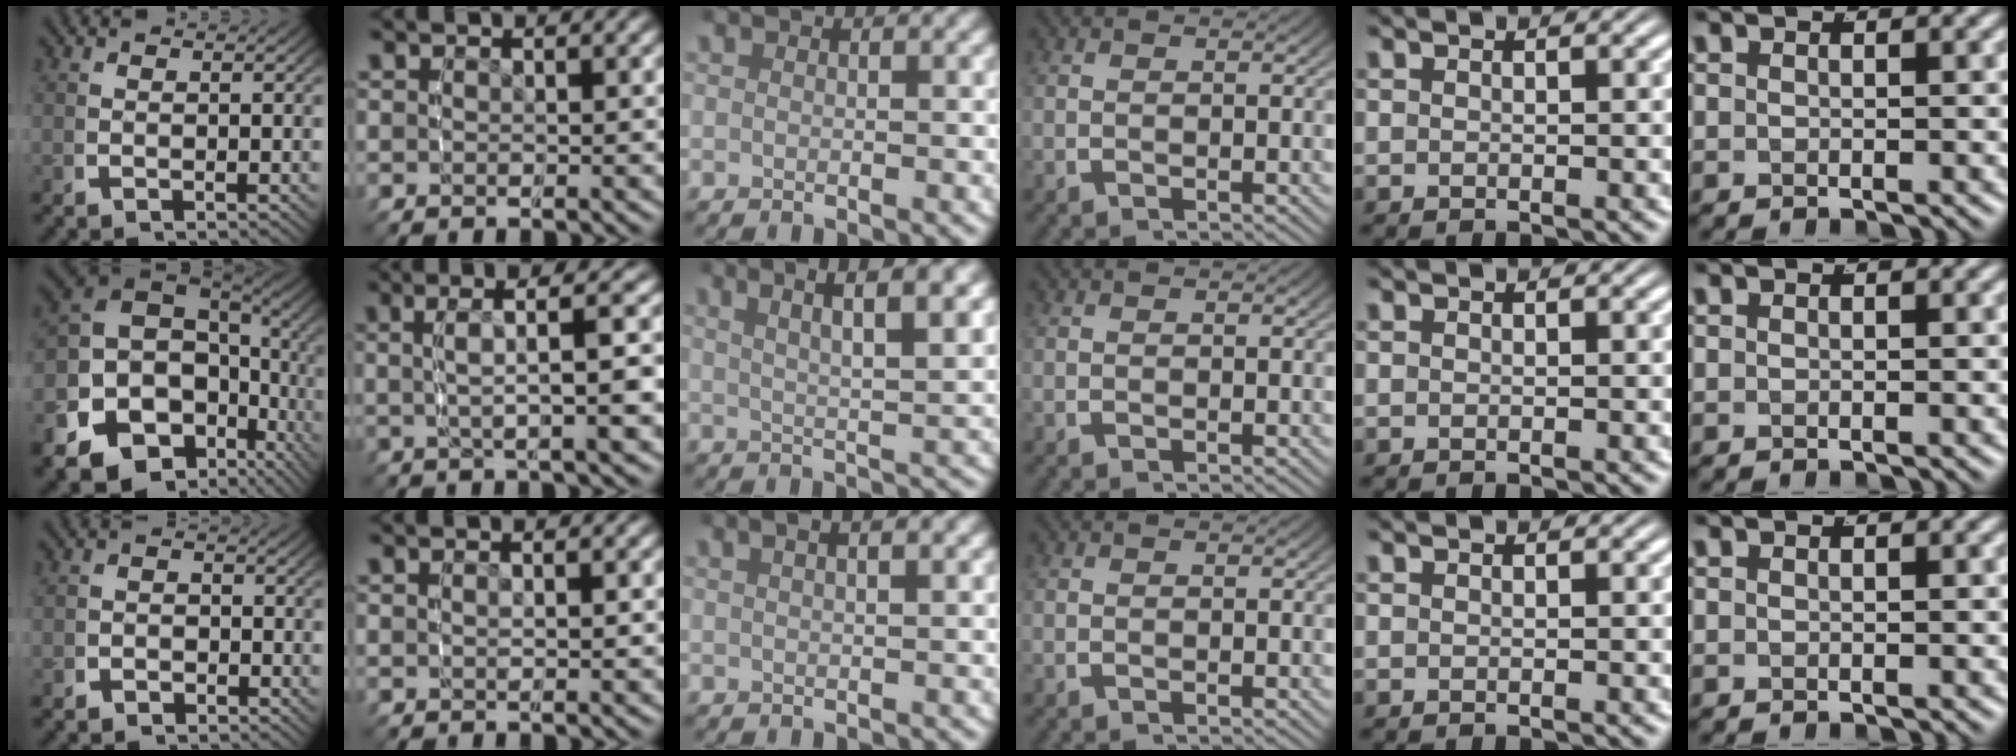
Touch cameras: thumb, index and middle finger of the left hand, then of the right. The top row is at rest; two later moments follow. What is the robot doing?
{"motion": "lift_and_place", "object": "sponge"}